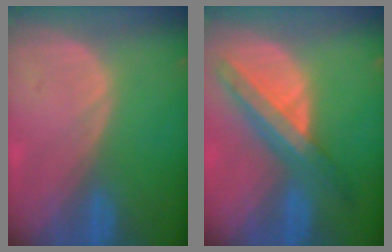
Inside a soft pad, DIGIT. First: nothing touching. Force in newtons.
{"total": 8.6, "press": 7.4, "slide": 4.5}